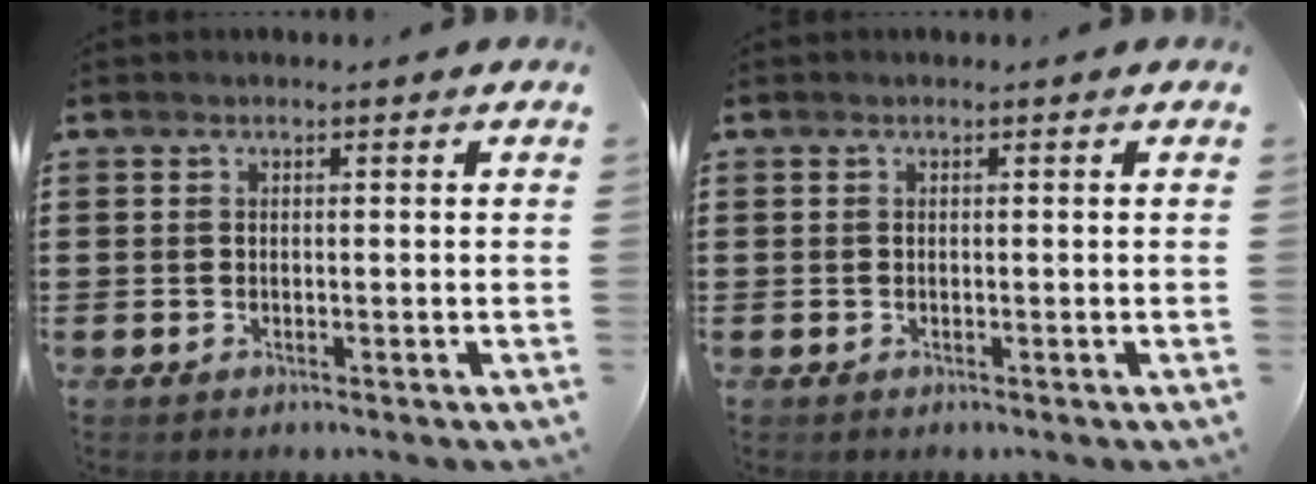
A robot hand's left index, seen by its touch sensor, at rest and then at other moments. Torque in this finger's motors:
{"motor_torque": [0.00, 0.00, 0.00, 0.00]}